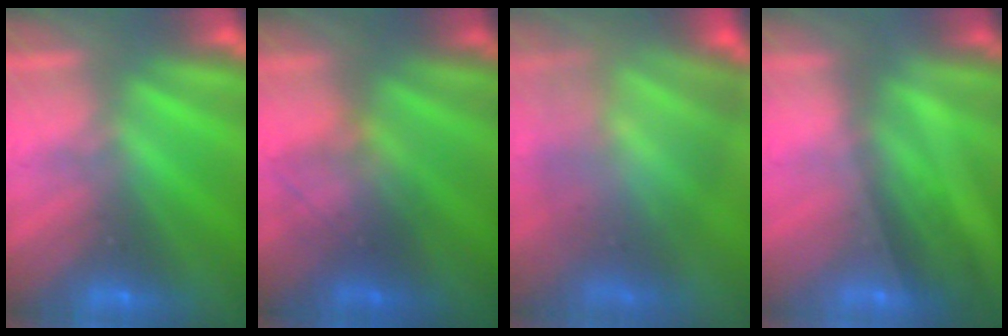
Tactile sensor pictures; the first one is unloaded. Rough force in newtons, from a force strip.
{"total": 2.0}
{"total": 6.5}
{"total": 1.9}